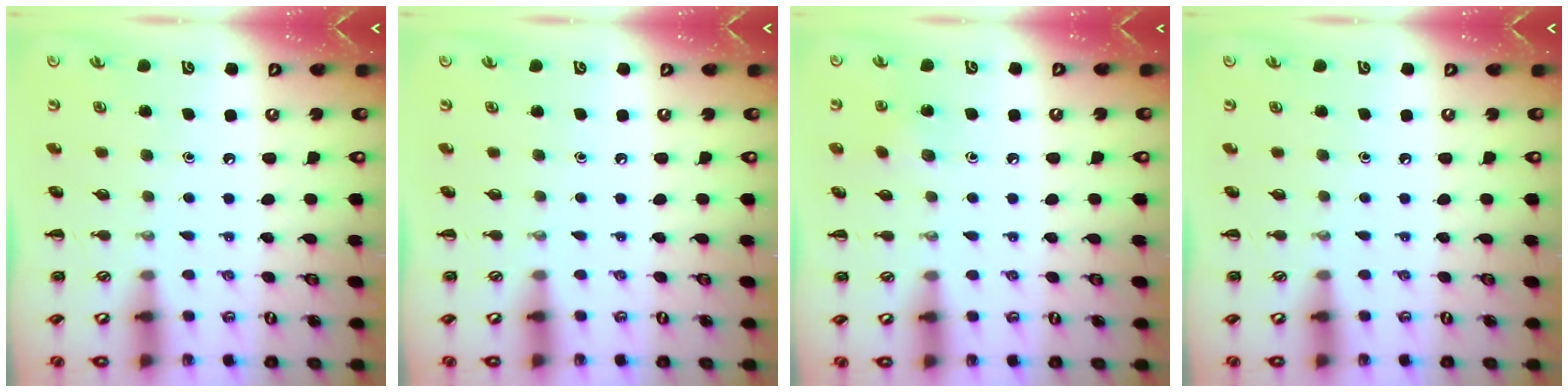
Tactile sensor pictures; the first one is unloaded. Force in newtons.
{"total": 0.0}
{"total": 4.7, "press": 4.6, "slide": 1.2}
{"total": 0.0}